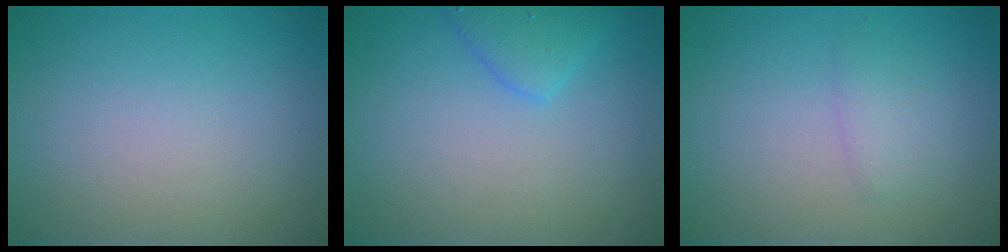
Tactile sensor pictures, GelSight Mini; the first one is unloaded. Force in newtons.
{"total": 2.5, "press": 2.5, "slide": 0.2}
{"total": 1.6, "press": 1.6, "slide": 0.1}